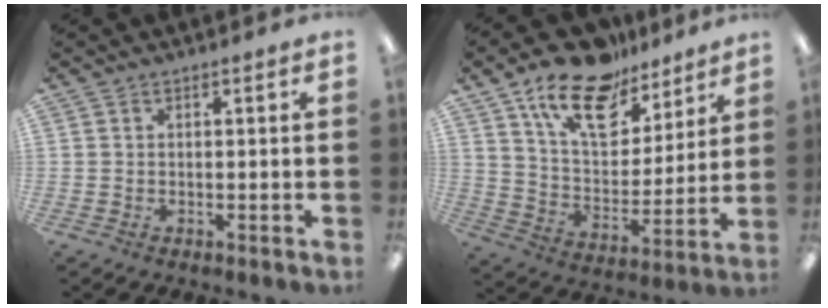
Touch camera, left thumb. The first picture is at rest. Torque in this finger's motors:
{"motor_torque": [0.35, 0.35, 1.16, -1.61, 0.29]}